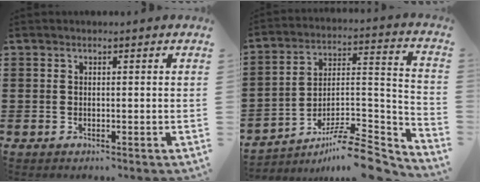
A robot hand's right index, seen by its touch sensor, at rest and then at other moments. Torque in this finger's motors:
{"motor_torque": [-0.33, -0.17, -1.05, -0.21]}